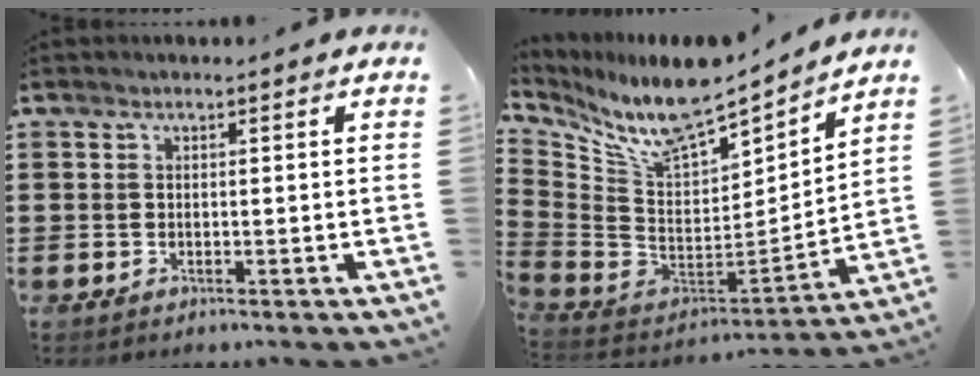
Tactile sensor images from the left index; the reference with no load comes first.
{"total": 10.1, "force": [8.4, 2.7, 4.9], "torque": [-0.127, -0.072, 0.145]}